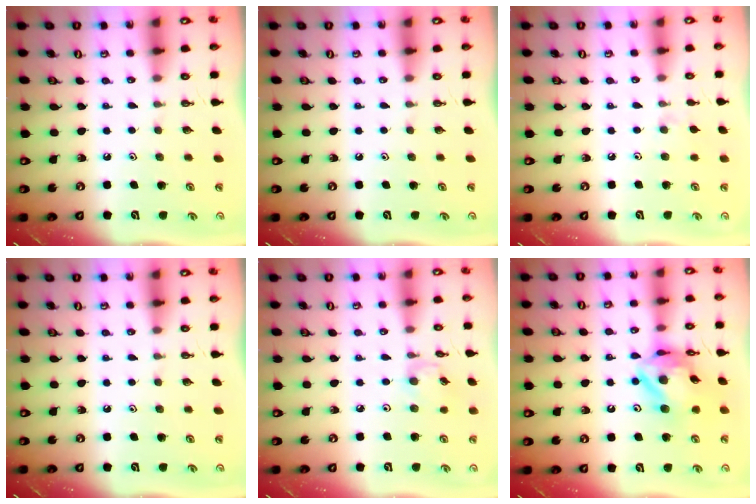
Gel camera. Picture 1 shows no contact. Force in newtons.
{"total": 0.0}
{"total": 3.7, "press": 3.7, "slide": 0.7}
{"total": 0.0}
{"total": 3.7, "press": 3.7, "slide": 0.4}
{"total": 13.8, "press": 13.7, "slide": 1.5}